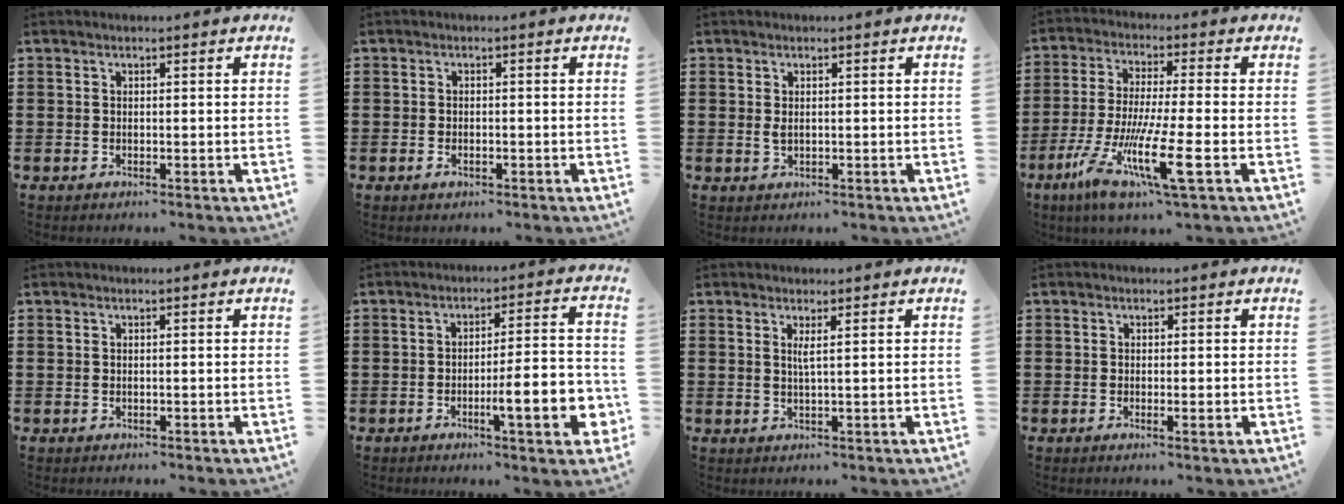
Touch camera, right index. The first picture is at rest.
{"total": 1.2, "force": [-0.6, 0.5, 0.9], "torque": [-0.019, -0.002, -0.010]}
{"total": 1.2, "force": [0.2, 0.6, 1.0], "torque": [-0.022, 0.004, 0.002]}
{"total": 12.5, "force": [-4.9, 1.6, 11.3], "torque": [-0.243, -0.017, -0.094]}
{"total": 0.0}
{"total": 10.2, "force": [-3.5, 2.0, 9.4], "torque": [-0.140, -0.003, -0.057]}
{"total": 1.6, "force": [0.5, -0.2, 1.5], "torque": [-0.030, -0.005, 0.008]}
{"total": 0.8, "force": [-0.2, -0.1, 0.8], "torque": [-0.014, -0.006, -0.003]}